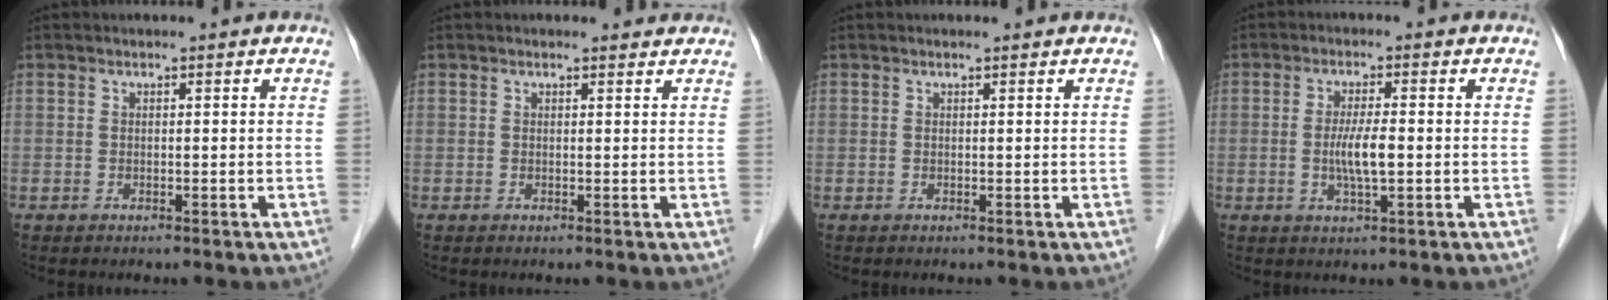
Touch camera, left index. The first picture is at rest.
{"total": 1.3, "force": [1.3, 0.4, 0.0], "torque": [-0.012, -0.001, 0.012]}
{"total": 0.6, "force": [0.6, 0.0, 0.2], "torque": [-0.009, 0.002, 0.009]}
{"total": 4.5, "force": [-0.5, 0.5, 4.4], "torque": [-0.089, -0.006, -0.009]}